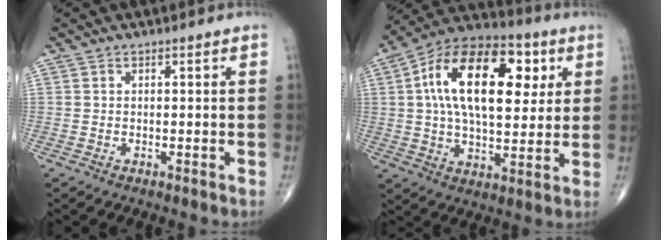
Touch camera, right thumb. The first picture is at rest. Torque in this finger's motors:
{"motor_torque": [0.19, 0.91, 1.75, 1.01, 0.30]}